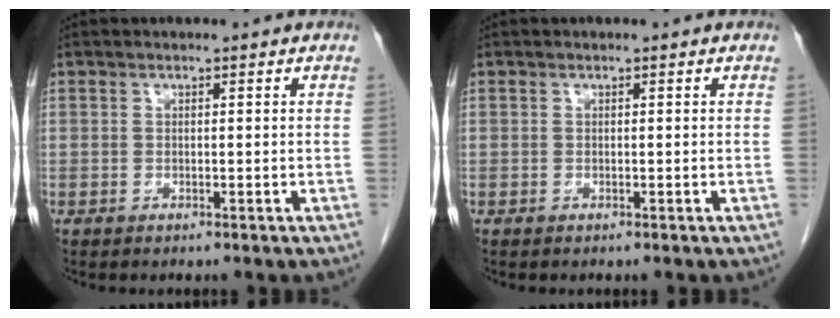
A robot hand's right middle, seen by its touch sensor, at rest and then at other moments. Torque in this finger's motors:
{"motor_torque": [0.31, -0.13, 0.03, -0.01]}